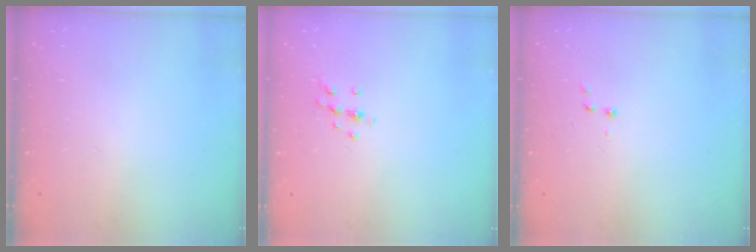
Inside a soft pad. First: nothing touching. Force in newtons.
{"total": 6.9, "press": 6.8, "slide": 1.2}
{"total": 2.6, "press": 2.5, "slide": 0.6}